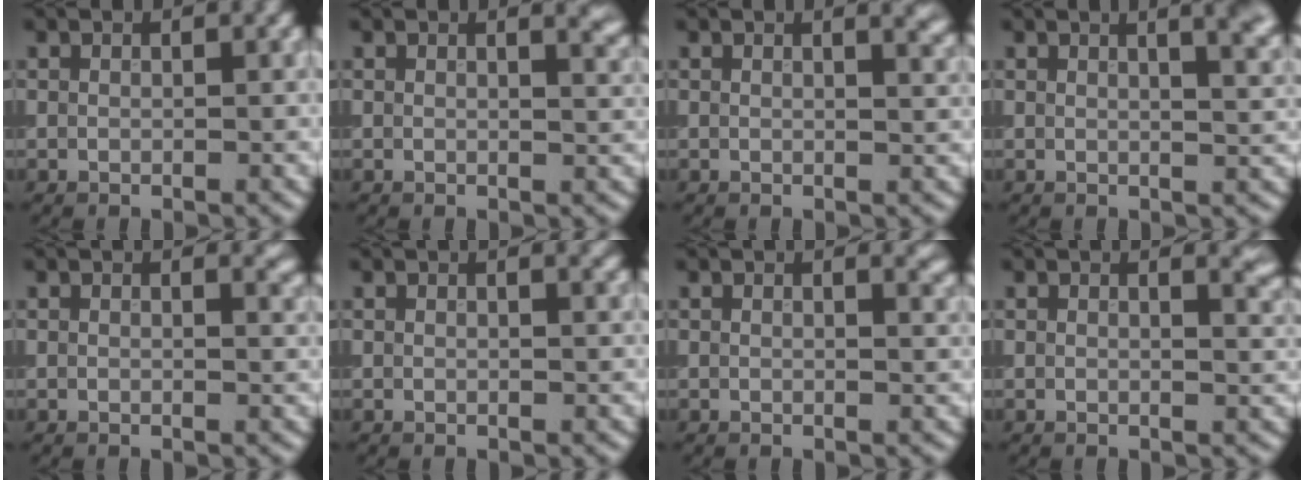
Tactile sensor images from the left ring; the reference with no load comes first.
{"total": 2.8, "force": [1.8, 1.2, 1.7], "torque": [0.003, 0.005, 0.016]}
{"total": 2.9, "force": [1.9, 1.3, 1.8], "torque": [0.003, 0.006, 0.013]}
{"total": 6.4, "force": [3.2, 2.8, 4.7], "torque": [-0.016, 0.035, 0.013]}
{"total": 1.1, "force": [0.8, 0.4, 0.7], "torque": [-0.003, -0.002, 0.011]}
{"total": 1.5, "force": [1.0, 0.5, 0.9], "torque": [-0.003, 0.002, 0.008]}
{"total": 1.6, "force": [1.2, 0.6, 0.9], "torque": [-0.003, 0.001, 0.012]}
{"total": 2.8, "force": [1.7, 1.2, 1.9], "torque": [-0.002, 0.003, 0.018]}